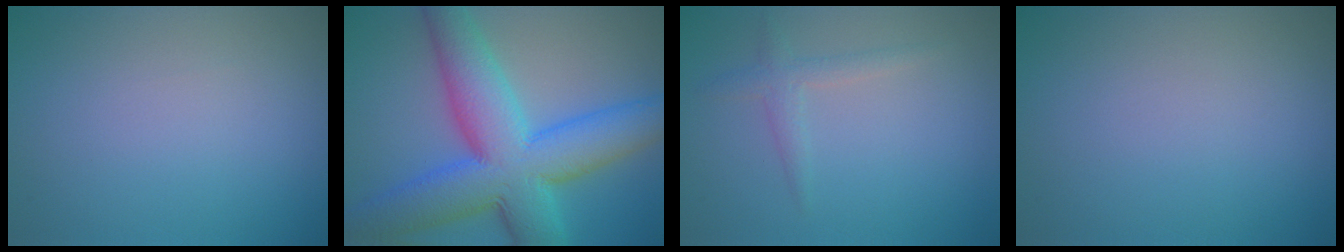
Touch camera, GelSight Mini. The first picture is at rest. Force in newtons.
{"total": 11.9, "press": 11.9, "slide": 0.3}
{"total": 1.6, "press": 1.6, "slide": 0.0}
{"total": 0.0}